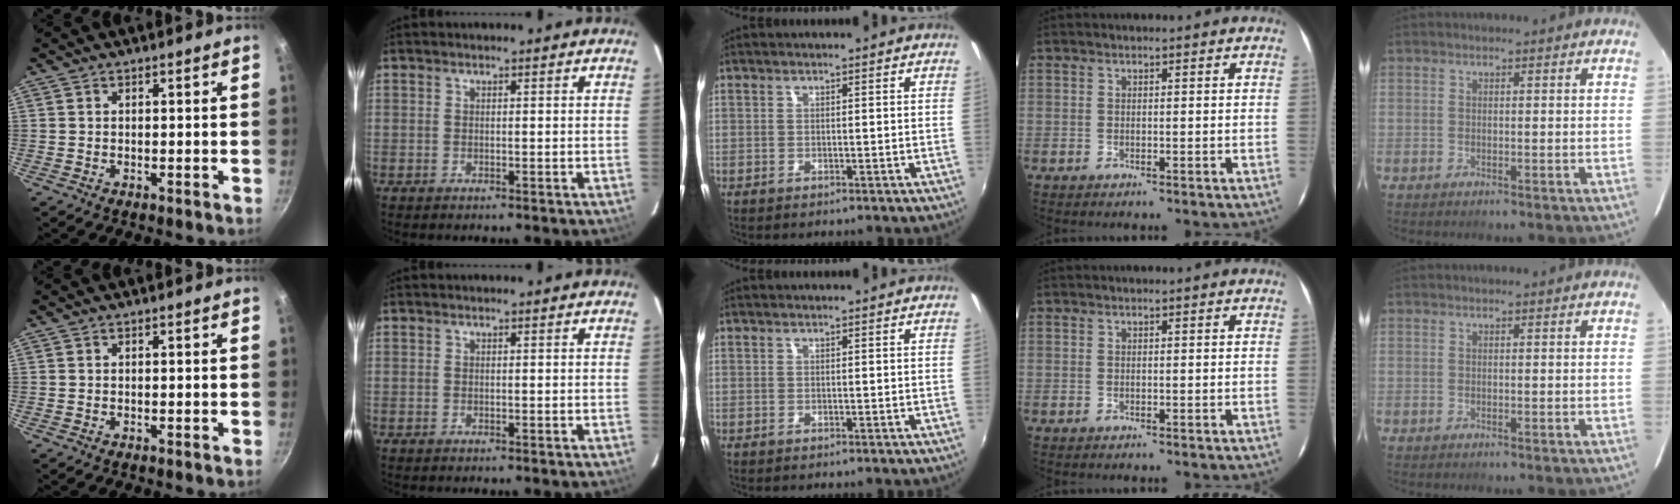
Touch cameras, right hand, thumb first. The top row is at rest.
{}